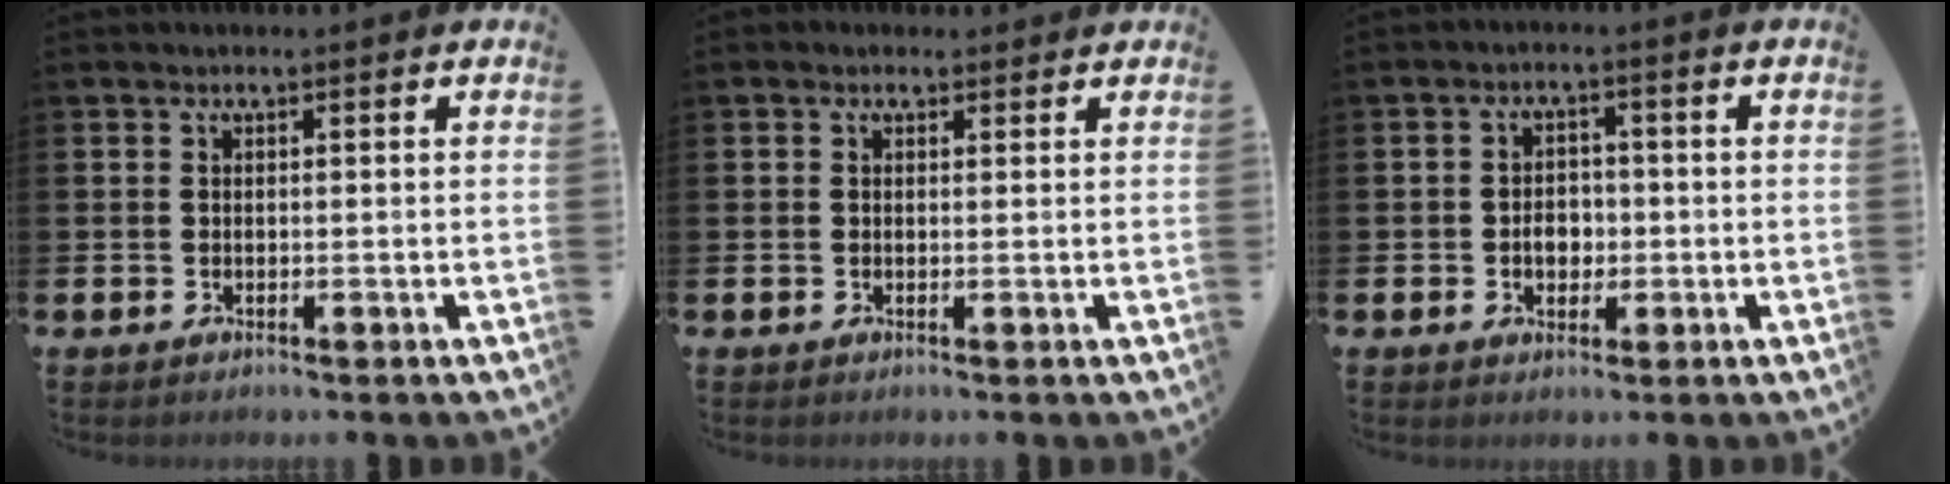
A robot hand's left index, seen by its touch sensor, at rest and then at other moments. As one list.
[{"total": 0.8, "force": [0.5, 0.6, 0.3], "torque": [0.003, 0.005, 0.006]}, {"total": 3.3, "force": [-0.5, 2.5, 2.1], "torque": [-0.026, 0.000, -0.017]}]